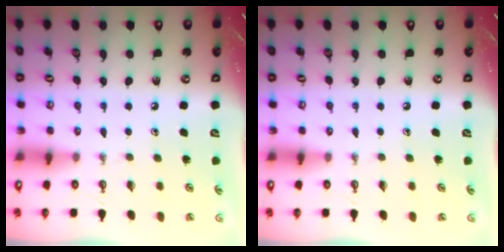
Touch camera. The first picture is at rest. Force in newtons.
{"total": 0.0}